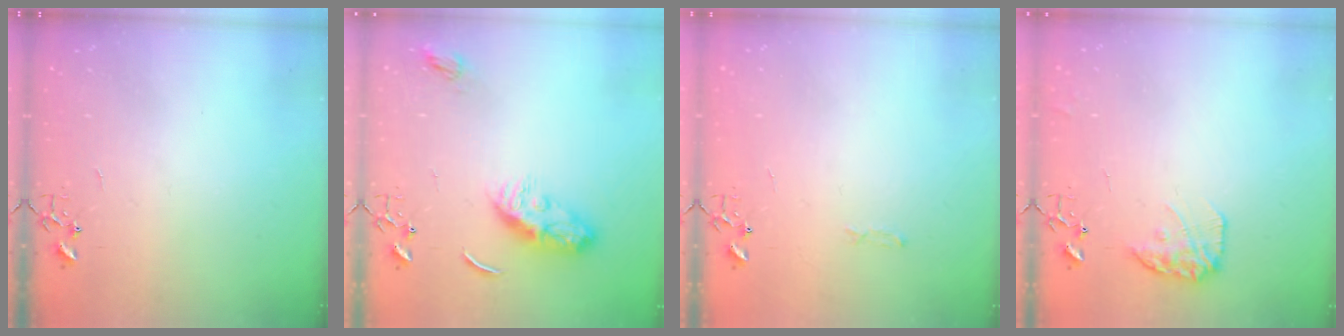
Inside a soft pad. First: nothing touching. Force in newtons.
{"total": 10.6, "press": 10.5, "slide": 0.7}
{"total": 3.3, "press": 3.3, "slide": 0.5}
{"total": 12.1, "press": 12.0, "slide": 0.6}